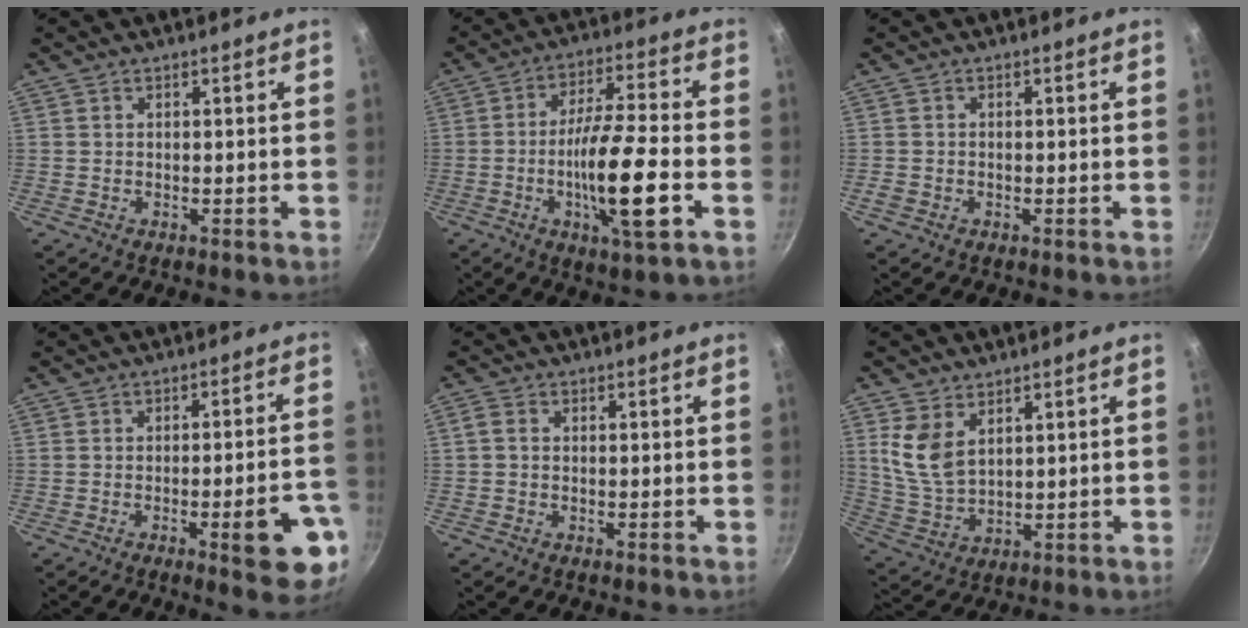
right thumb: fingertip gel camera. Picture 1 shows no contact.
{"total": 14.9, "force": [-4.2, 2.7, 14.0], "torque": [-0.245, 0.018, -0.076]}
{"total": 1.3, "force": [-0.5, 1.0, 0.6], "torque": [-0.013, 0.002, -0.010]}
{"total": 11.7, "force": [-4.6, 3.0, 10.3], "torque": [-0.108, 0.024, -0.055]}
{"total": 1.9, "force": [-0.2, 1.5, 1.1], "torque": [-0.025, 0.007, -0.007]}
{"total": 8.6, "force": [3.7, 5.3, 5.7], "torque": [-0.107, -0.028, 0.083]}